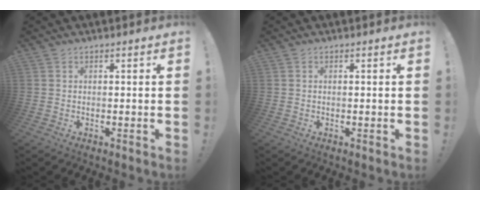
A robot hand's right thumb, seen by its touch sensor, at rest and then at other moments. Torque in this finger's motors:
{"motor_torque": [-0.15, -0.11, 0.00, 0.25, 0.00]}